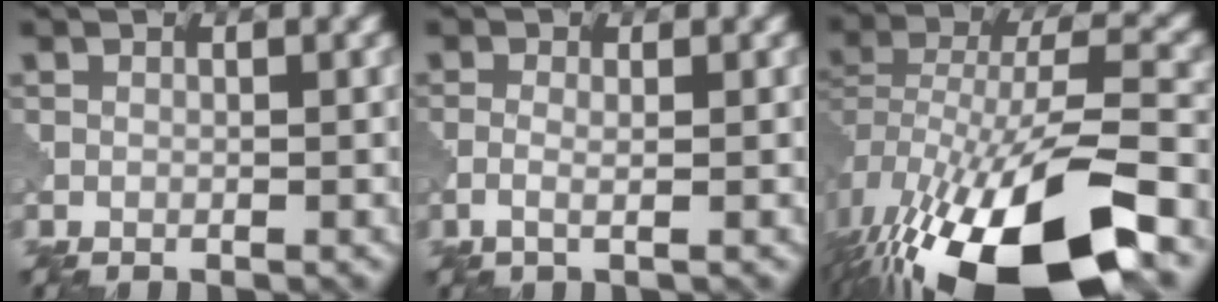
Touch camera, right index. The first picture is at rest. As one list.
[{"total": 1.3, "force": [-0.1, 0.4, 1.2], "torque": [-0.024, 0.002, -0.008]}, {"total": 16.8, "force": [-9.3, 6.5, 12.4], "torque": [-0.250, -0.042, -0.140]}]